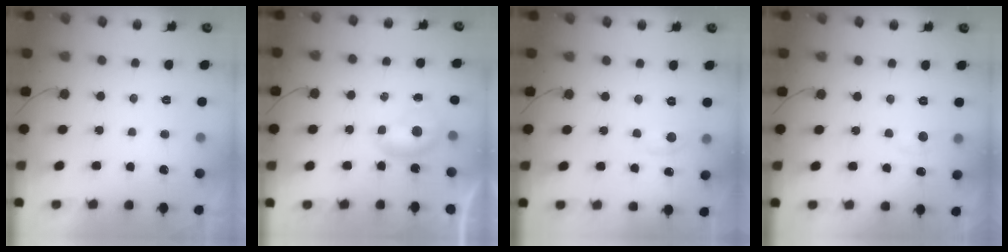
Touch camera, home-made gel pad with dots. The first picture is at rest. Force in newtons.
{"total": 5.1, "press": 5.1, "slide": 0.6}
{"total": 3.0, "press": 3.0, "slide": 0.4}
{"total": 5.6, "press": 5.5, "slide": 0.7}